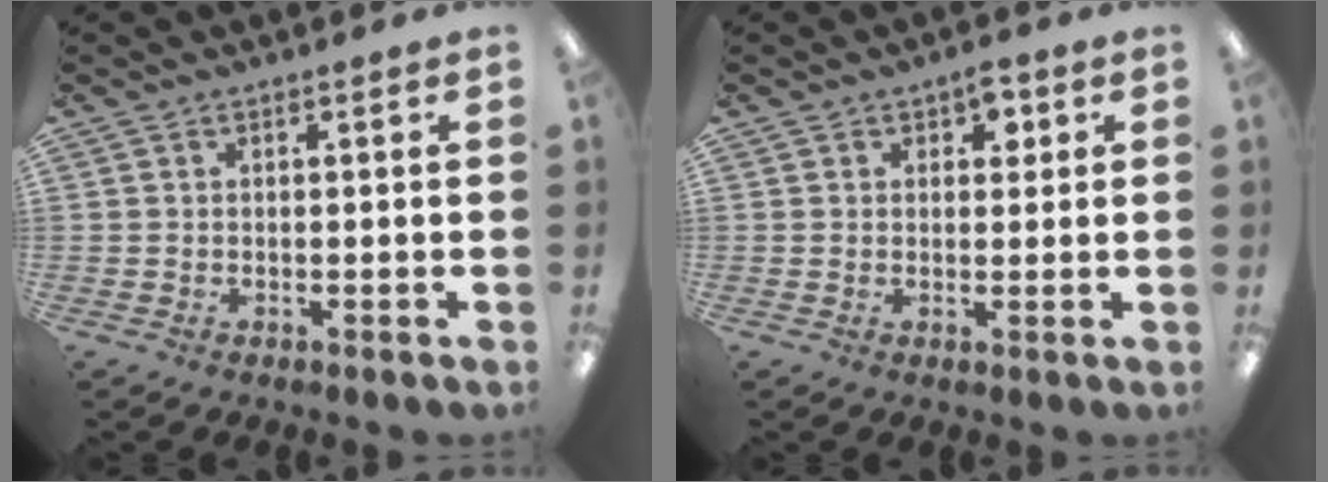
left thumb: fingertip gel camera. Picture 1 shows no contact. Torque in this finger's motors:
{"motor_torque": [0.02, 0.22, -0.32, 0.11, 0.00]}